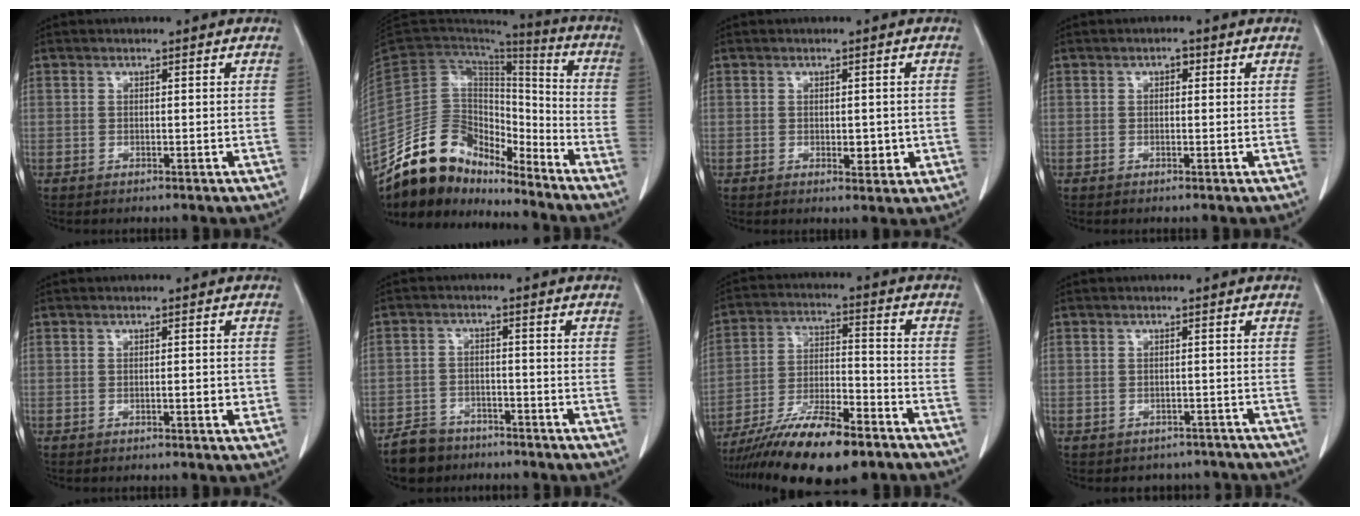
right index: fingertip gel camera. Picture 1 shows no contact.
{"total": 15.6, "force": [-13.2, 6.8, 4.8], "torque": [-0.074, 0.060, -0.239]}
{"total": 2.6, "force": [-0.4, 1.5, 2.1], "torque": [-0.027, -0.001, 0.002]}
{"total": 1.0, "force": [0.3, 0.6, 0.7], "torque": [-0.009, 0.006, 0.002]}
{"total": 1.8, "force": [-0.5, 0.5, 1.7], "torque": [-0.028, 0.000, -0.005]}
{"total": 5.9, "force": [-4.8, 3.4, 0.9], "torque": [-0.024, 0.000, -0.085]}
{"total": 16.4, "force": [-12.0, 3.4, 10.6], "torque": [-0.191, -0.016, -0.211]}
{"total": 5.0, "force": [-4.1, 2.8, -0.3], "torque": [0.008, 0.013, -0.046]}